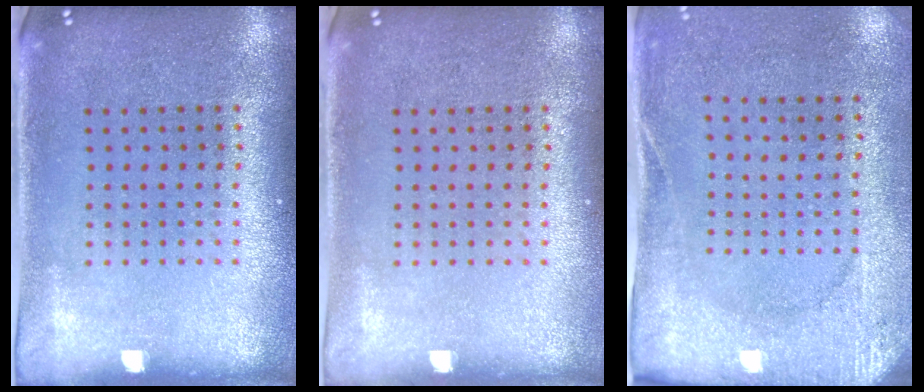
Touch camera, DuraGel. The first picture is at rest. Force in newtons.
{"total": 0.0}
{"total": 2.6, "press": 2.2, "slide": 1.4}